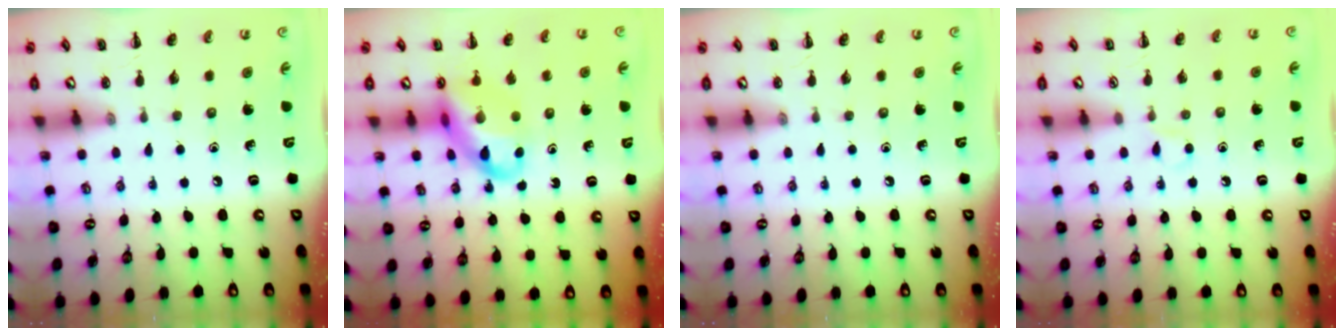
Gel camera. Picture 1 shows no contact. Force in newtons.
{"total": 14.0, "press": 13.5, "slide": 3.5}
{"total": 0.0}
{"total": 2.9, "press": 2.7, "slide": 0.9}